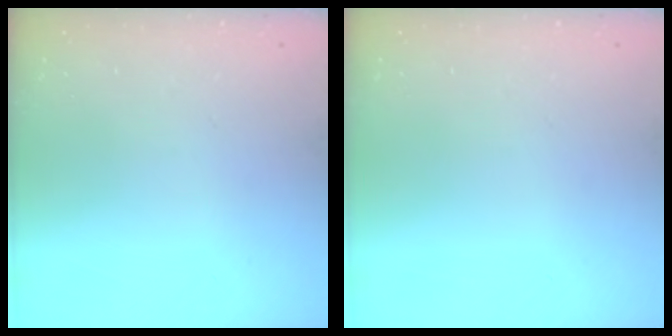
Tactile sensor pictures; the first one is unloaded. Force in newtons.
{"total": 0.0}